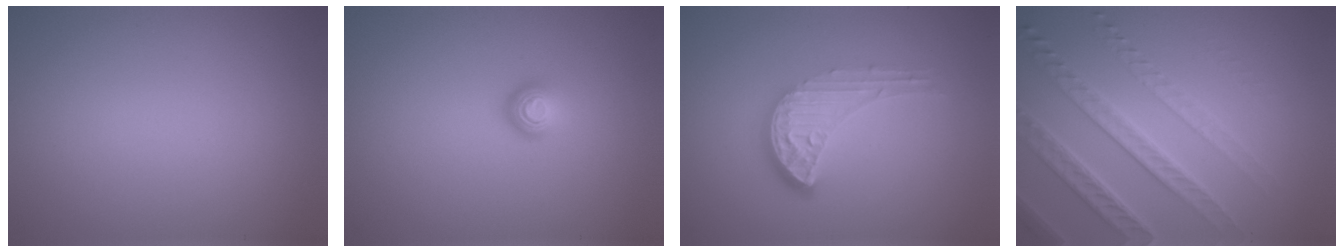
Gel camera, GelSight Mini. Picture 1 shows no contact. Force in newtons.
{"total": 1.8, "press": 1.1, "slide": 1.4}
{"total": 4.5, "press": 3.3, "slide": 3.1}
{"total": 5.5, "press": 4.2, "slide": 3.5}